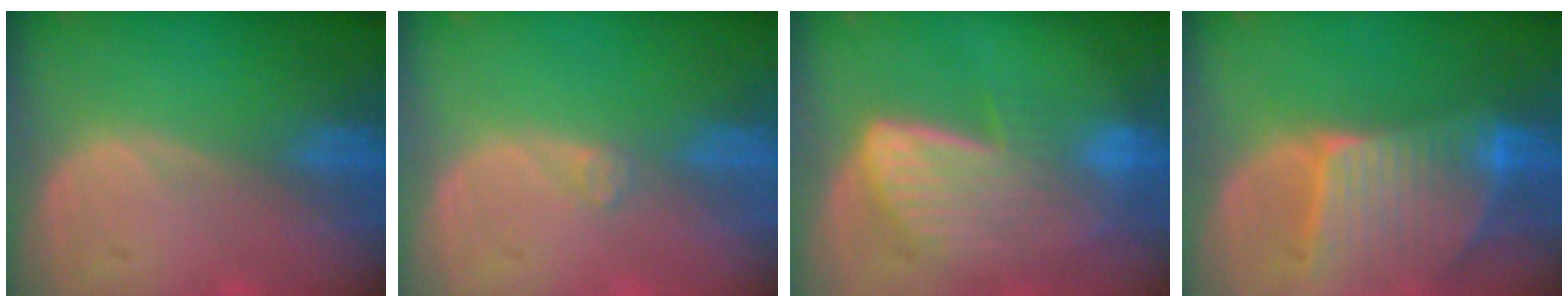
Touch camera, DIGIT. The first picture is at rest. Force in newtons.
{"total": 1.1, "press": 1.0, "slide": 0.2}
{"total": 7.8, "press": 7.3, "slide": 2.9}
{"total": 9.5, "press": 8.4, "slide": 4.5}